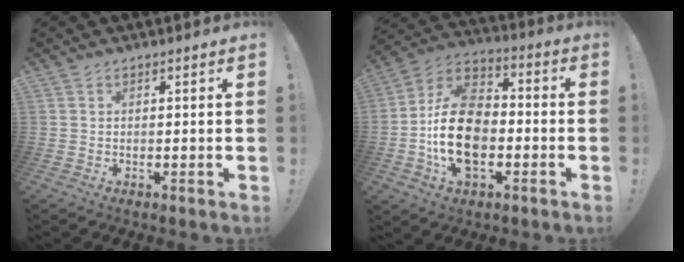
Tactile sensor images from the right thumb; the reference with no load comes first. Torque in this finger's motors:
{"motor_torque": [2.35, 2.66, 1.23, -1.04, 0.67]}